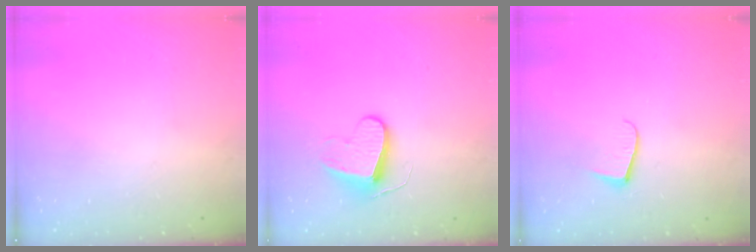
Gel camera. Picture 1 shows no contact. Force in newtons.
{"total": 9.4, "press": 9.4, "slide": 0.9}
{"total": 5.4, "press": 5.4, "slide": 0.5}